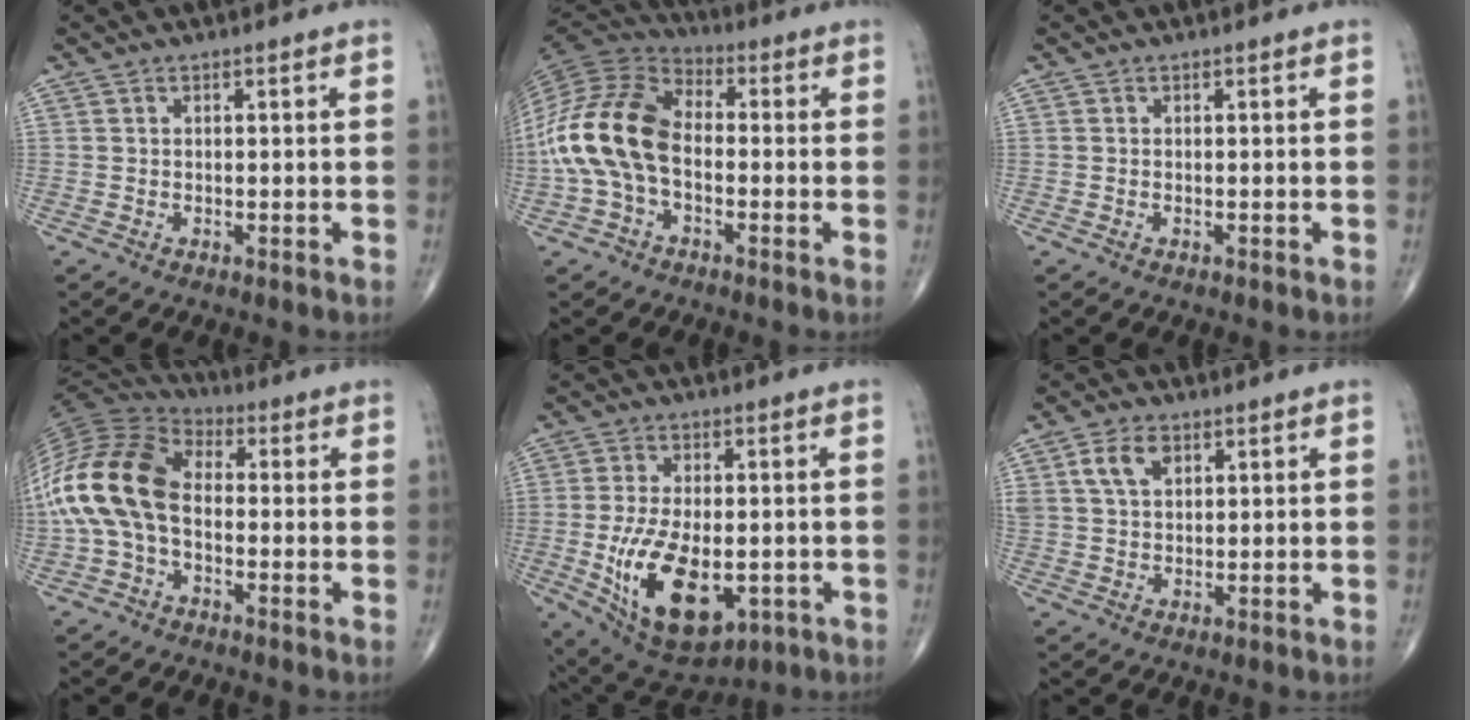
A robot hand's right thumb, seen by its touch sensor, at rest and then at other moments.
{"total": 16.7, "force": [-2.2, 10.4, 12.8], "torque": [-0.264, 0.036, -0.050]}
{"total": 0.0}
{"total": 18.4, "force": [-1.4, 11.7, 14.1], "torque": [-0.301, 0.036, -0.037]}
{"total": 17.0, "force": [-3.9, 9.0, 13.9], "torque": [-0.242, -0.009, -0.040]}
{"total": 5.8, "force": [2.5, 3.7, 3.8], "torque": [-0.063, -0.003, 0.049]}